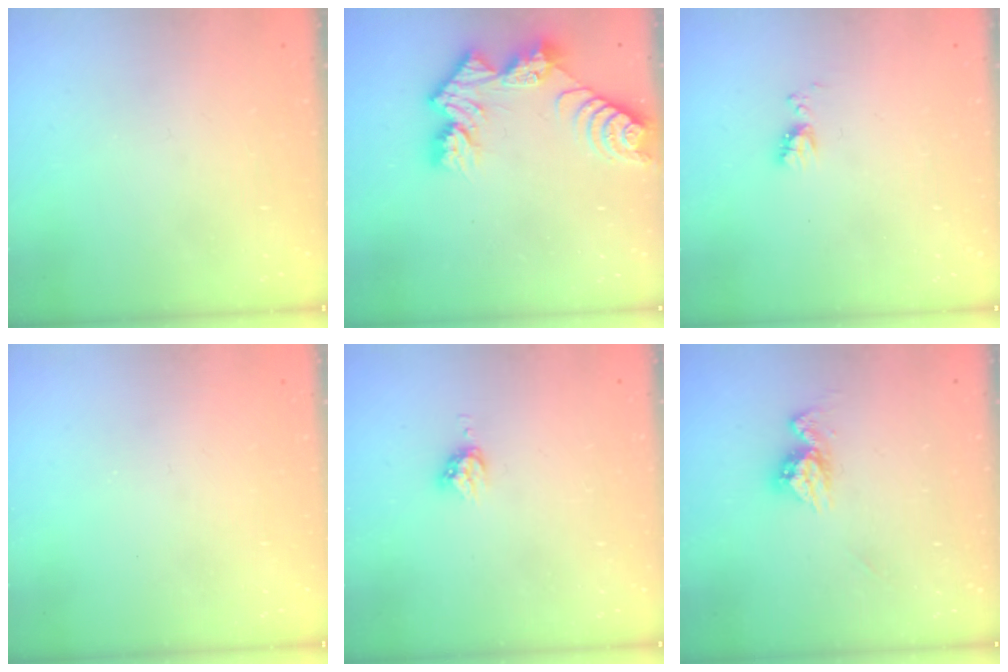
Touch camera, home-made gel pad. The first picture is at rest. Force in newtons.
{"total": 11.0, "press": 11.0, "slide": 0.8}
{"total": 5.7, "press": 5.7, "slide": 0.8}
{"total": 0.0}
{"total": 4.8, "press": 4.7, "slide": 0.7}
{"total": 8.7, "press": 8.6, "slide": 0.7}